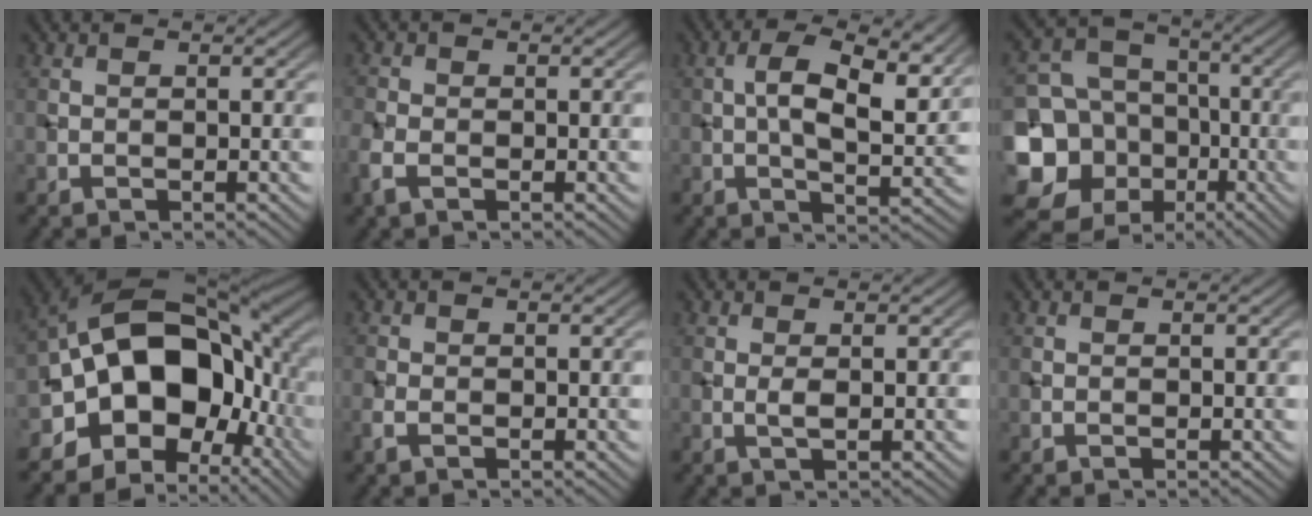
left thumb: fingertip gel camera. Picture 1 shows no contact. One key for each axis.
{"total": 2.8, "fx": -1.4, "fy": 1.7, "fz": 1.8, "tx": -0.052, "ty": -0.005, "tz": -0.034}
{"total": 9.4, "fx": 2.4, "fy": 4.0, "fz": 8.2, "tx": -0.148, "ty": -0.003, "tz": 0.041}
{"total": 15.6, "fx": -4.0, "fy": 13.8, "fz": 6.0, "tx": -0.189, "ty": -0.023, "tz": -0.079}
{"total": 16.6, "fx": -2.5, "fy": 11.8, "fz": 11.4, "tx": -0.183, "ty": -0.001, "tz": -0.048}
{"total": 1.6, "fx": -0.8, "fy": 1.0, "fz": 1.0, "tx": -0.029, "ty": -0.003, "tz": -0.018}
{"total": 1.2, "fx": 0.2, "fy": 0.2, "fz": 1.2, "tx": -0.027, "ty": 0.002, "tz": 0.003}
{"total": 0.0}